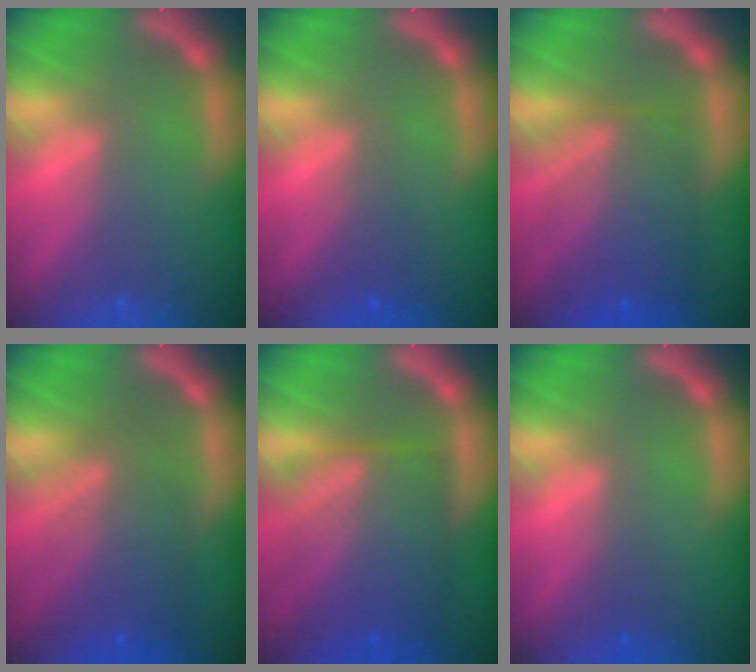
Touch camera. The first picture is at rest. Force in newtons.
{"total": 2.0}
{"total": 7.6}
{"total": 7.1}
{"total": 9.6}
{"total": 0.9}